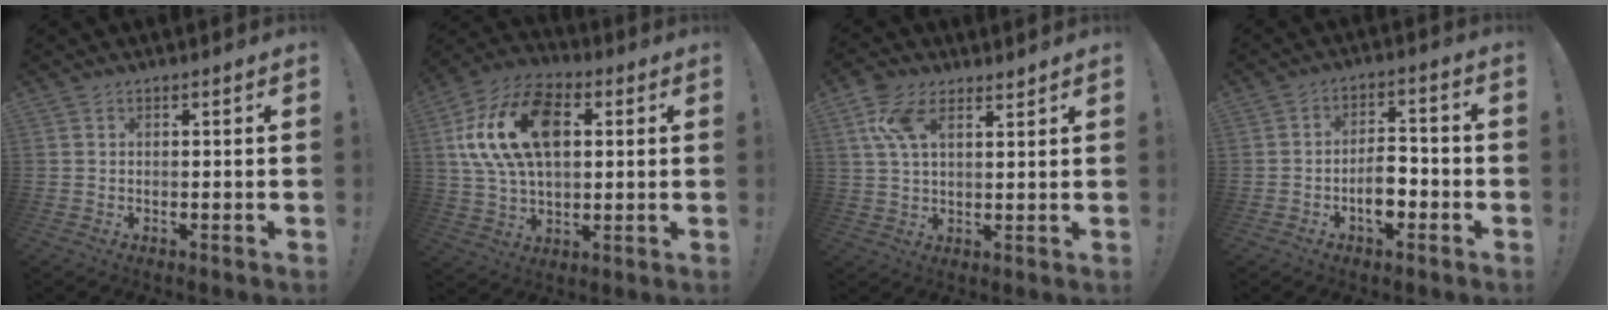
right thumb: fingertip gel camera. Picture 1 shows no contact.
{"total": 20.7, "force": [5.1, 13.0, 15.3], "torque": [-0.268, -0.001, 0.091]}
{"total": 8.9, "force": [5.0, 4.1, 6.1], "torque": [-0.117, -0.014, 0.094]}
{"total": 7.6, "force": [-2.8, 4.9, 5.1], "torque": [-0.079, 0.016, -0.050]}